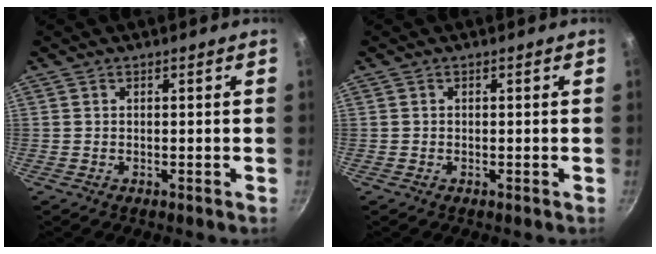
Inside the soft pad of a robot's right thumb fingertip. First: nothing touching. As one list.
[{"total": 0.0}]